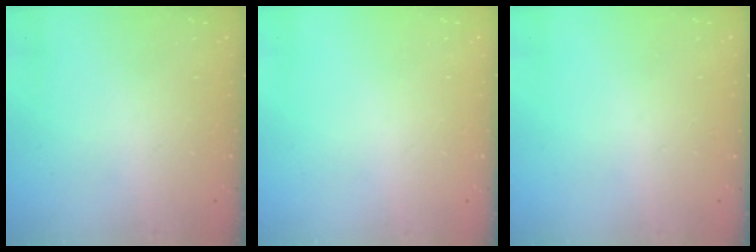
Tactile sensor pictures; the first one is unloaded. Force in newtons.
{"total": 0.0}
{"total": 0.0}